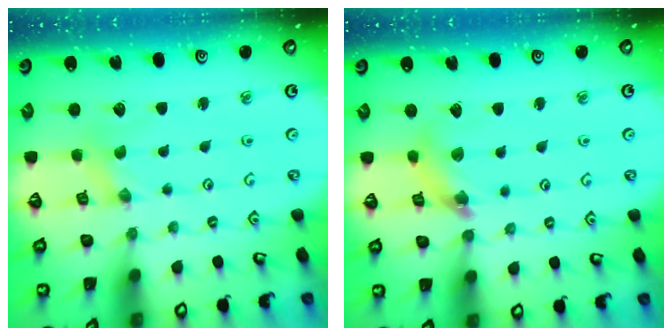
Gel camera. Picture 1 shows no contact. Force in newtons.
{"total": 8.0, "press": 7.9, "slide": 0.8}